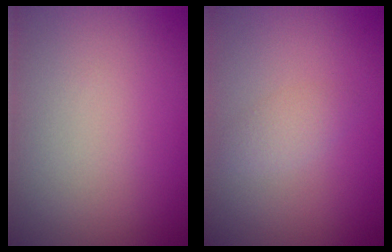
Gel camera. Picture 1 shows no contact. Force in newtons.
{"total": 1.3, "press": 1.3, "slide": 0.0}